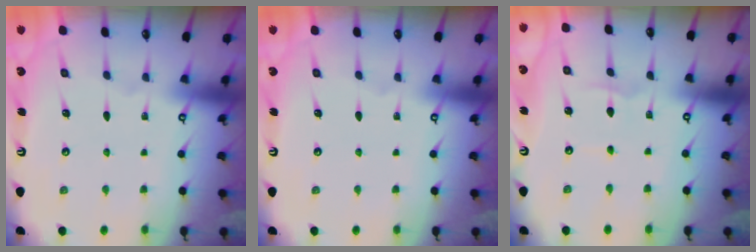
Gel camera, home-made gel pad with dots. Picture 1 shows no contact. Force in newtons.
{"total": 0.0}
{"total": 2.1, "press": 2.1, "slide": 0.2}